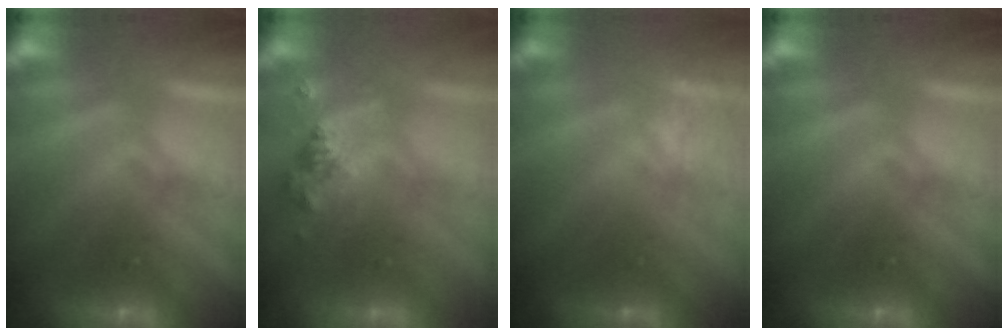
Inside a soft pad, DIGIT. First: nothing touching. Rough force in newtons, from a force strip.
{"total": 2.4}
{"total": 2.6}
{"total": 0.0}